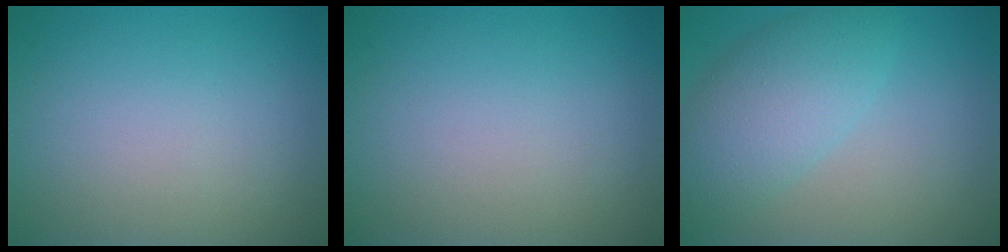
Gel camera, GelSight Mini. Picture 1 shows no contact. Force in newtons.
{"total": 0.0}
{"total": 5.3, "press": 5.3, "slide": 0.2}